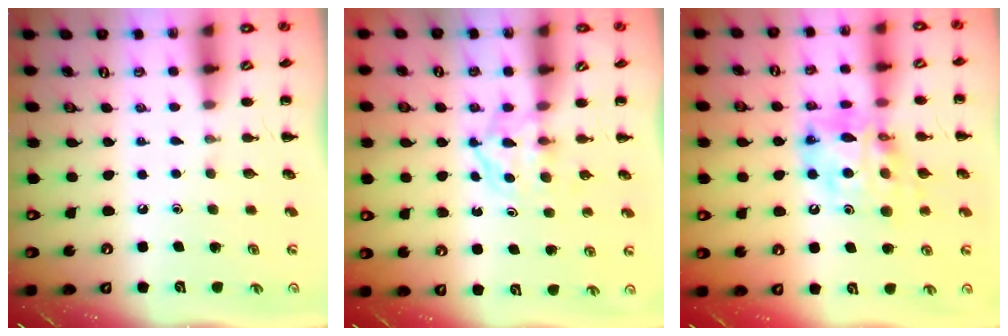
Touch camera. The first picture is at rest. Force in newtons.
{"total": 4.5, "press": 4.5, "slide": 0.7}
{"total": 13.1, "press": 12.5, "slide": 3.9}